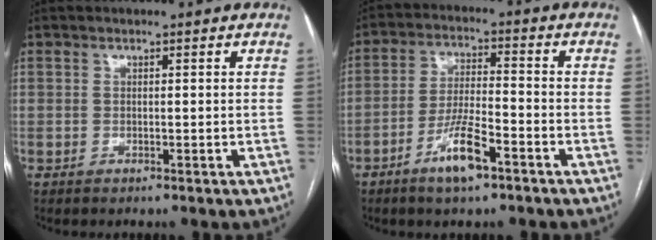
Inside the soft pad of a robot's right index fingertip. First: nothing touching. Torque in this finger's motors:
{"motor_torque": [0.93, -0.14, 0.45, 0.11]}